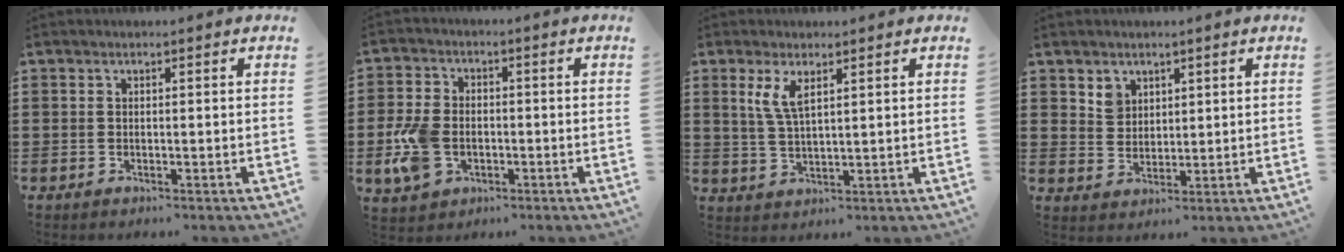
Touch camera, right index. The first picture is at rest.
{"total": 7.6, "force": [-1.8, 5.1, 5.3], "torque": [-0.134, 0.001, -0.037]}
{"total": 4.4, "force": [2.0, 1.5, 3.6], "torque": [-0.077, 0.004, 0.035]}
{"total": 3.3, "force": [2.1, 2.5, 0.3], "torque": [-0.009, 0.007, 0.040]}